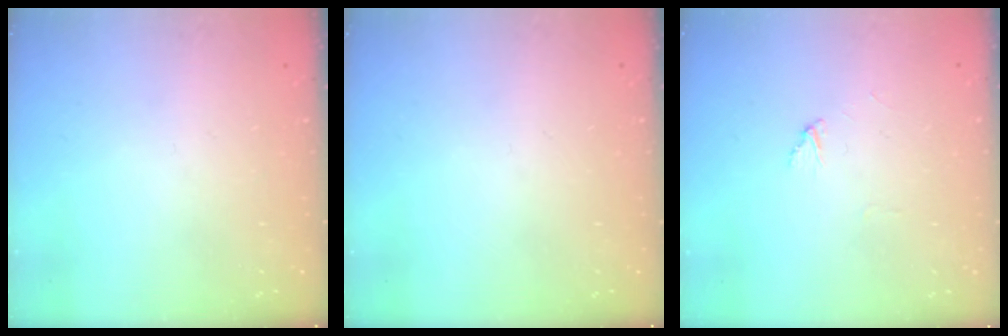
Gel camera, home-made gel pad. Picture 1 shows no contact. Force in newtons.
{"total": 0.0}
{"total": 2.6, "press": 2.6, "slide": 0.2}